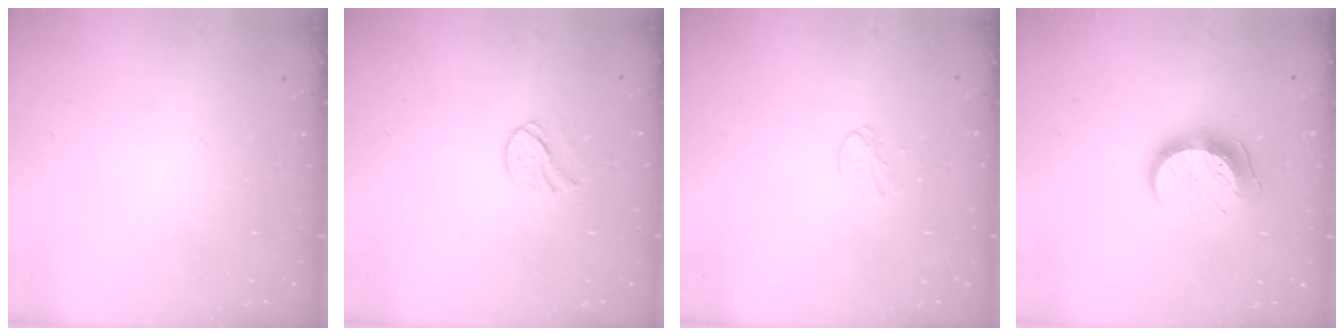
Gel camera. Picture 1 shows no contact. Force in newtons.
{"total": 7.4, "press": 7.4, "slide": 0.5}
{"total": 5.0, "press": 5.0, "slide": 0.4}
{"total": 10.7, "press": 10.7, "slide": 0.5}